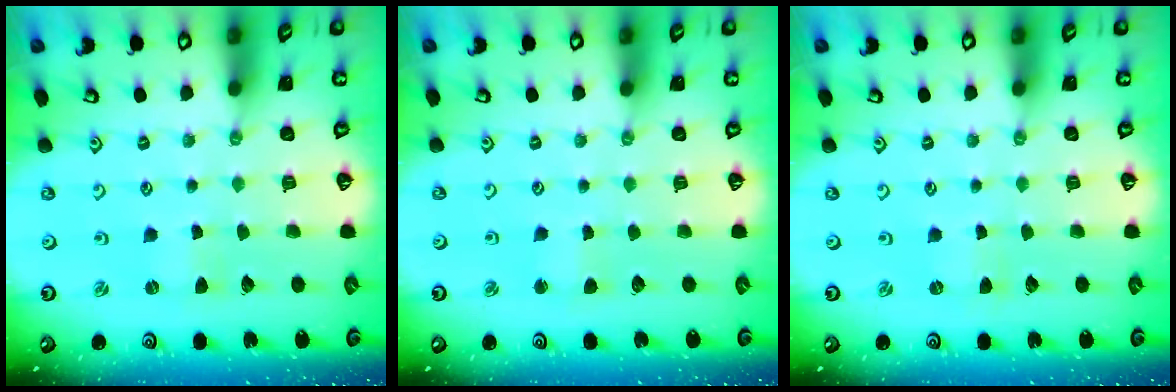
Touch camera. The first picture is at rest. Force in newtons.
{"total": 2.2, "press": 2.2, "slide": 0.3}
{"total": 0.0}